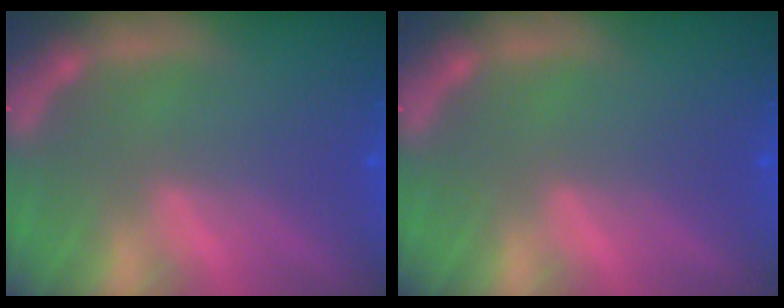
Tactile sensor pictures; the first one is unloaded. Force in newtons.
{"total": 0.0}